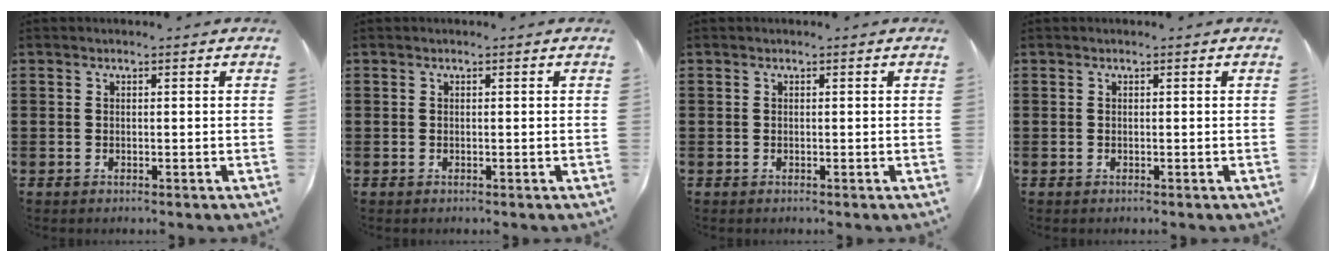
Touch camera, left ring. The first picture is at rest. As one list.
[{"total": 0.0}, {"total": 0.0}, {"total": 0.0}]